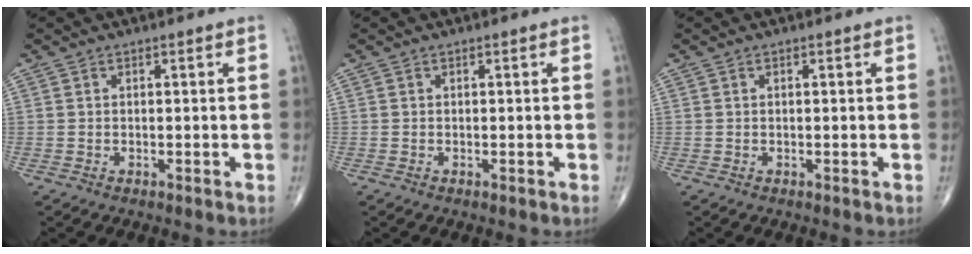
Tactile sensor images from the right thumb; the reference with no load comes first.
{"total": 0.0}
{"total": 0.0}